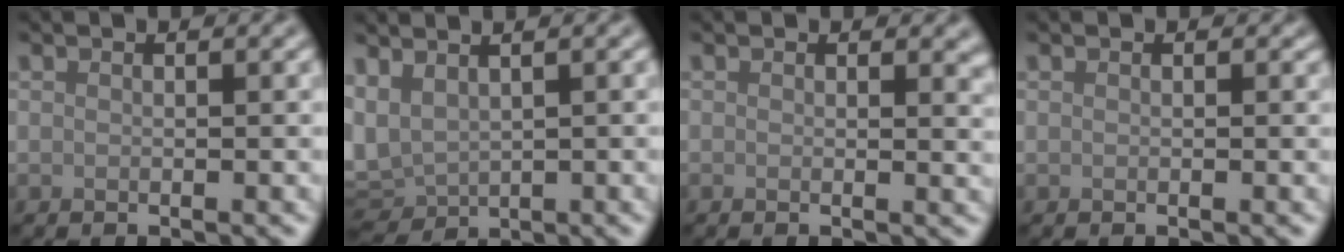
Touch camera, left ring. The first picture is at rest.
{"total": 4.4, "force": [0.9, 2.9, 3.2], "torque": [-0.076, -0.001, 0.023]}
{"total": 1.2, "force": [0.7, 0.5, 0.9], "torque": [-0.007, -0.006, 0.011]}
{"total": 0.5, "force": [0.3, 0.4, 0.1], "torque": [0.004, -0.002, 0.004]}